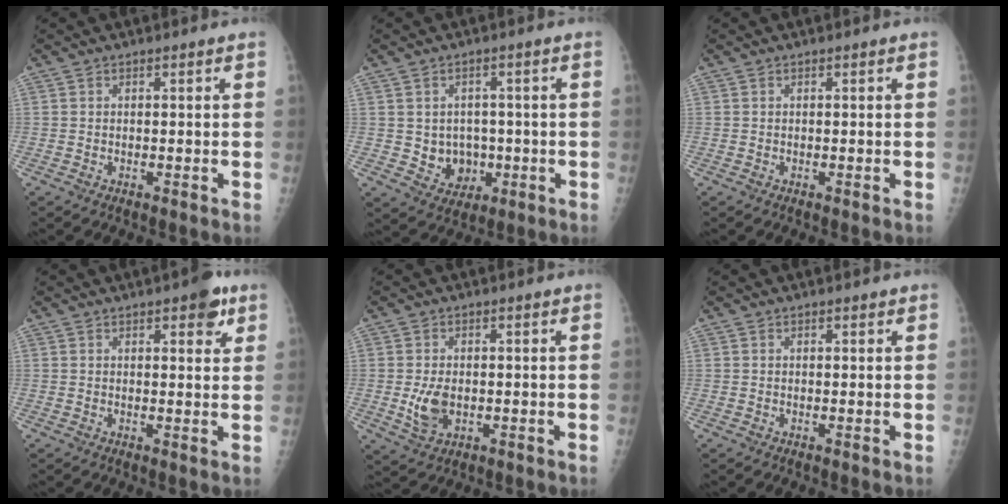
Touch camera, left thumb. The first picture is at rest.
{"total": 6.5, "force": [-0.6, 5.7, 3.0], "torque": [-0.010, 0.004, 0.004]}
{"total": 0.0}
{"total": 5.1, "force": [2.8, 2.1, 3.7], "torque": [-0.029, -0.009, 0.028]}
{"total": 5.2, "force": [-0.6, 3.3, 4.0], "torque": [-0.074, -0.007, -0.003]}
{"total": 0.9, "force": [0.6, 0.4, 0.5], "torque": [-0.007, -0.001, 0.007]}